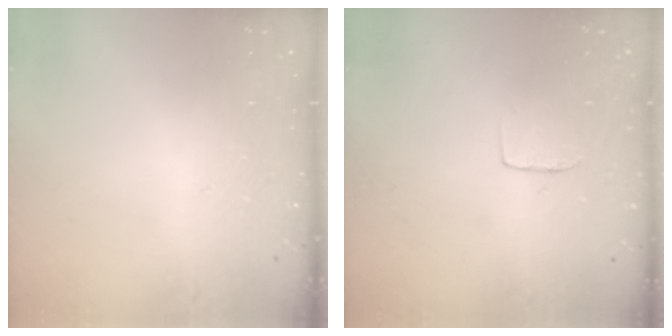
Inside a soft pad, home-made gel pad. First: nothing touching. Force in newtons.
{"total": 3.4, "press": 3.4, "slide": 0.3}